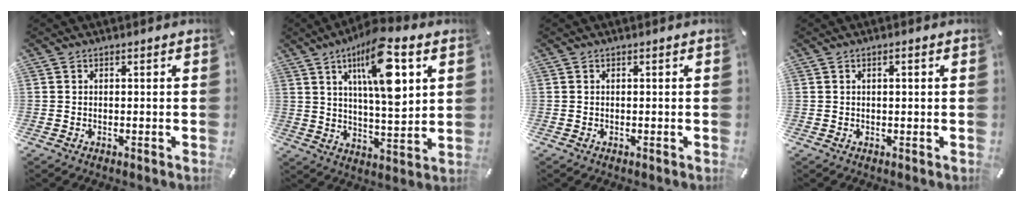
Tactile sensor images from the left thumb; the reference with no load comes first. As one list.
[{"total": 17.4, "force": [7.9, 5.8, 14.4], "torque": [-0.243, -0.022, 0.122]}, {"total": 0.0}, {"total": 1.2, "force": [0.2, 0.4, 1.1], "torque": [-0.021, 0.002, 0.002]}]